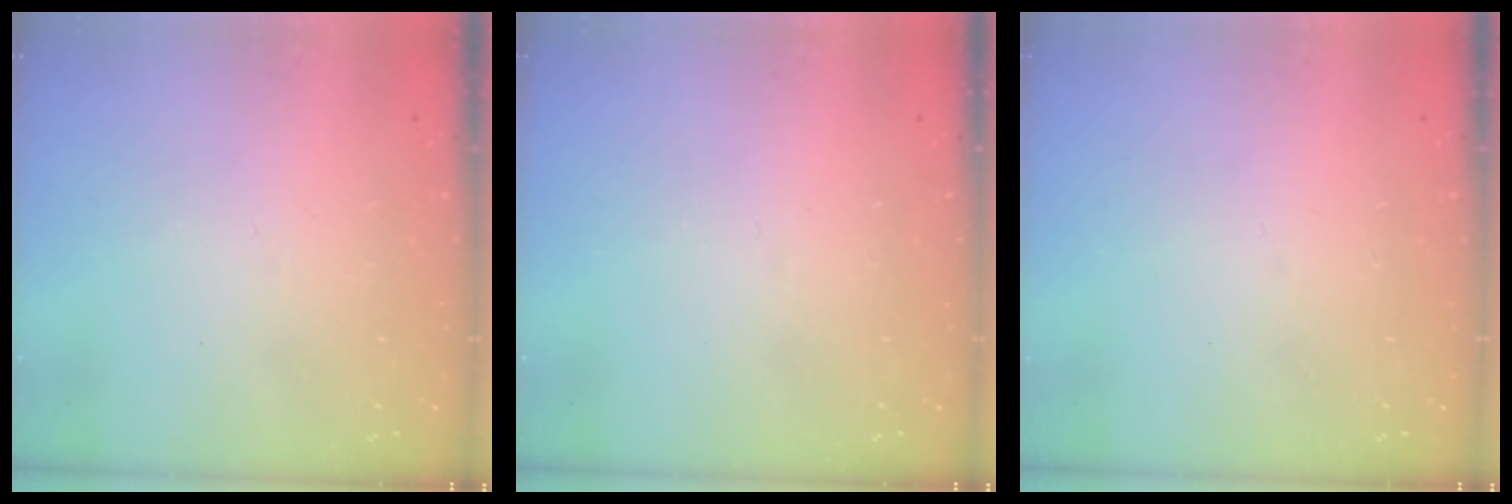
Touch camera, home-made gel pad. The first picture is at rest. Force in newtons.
{"total": 0.0}
{"total": 0.0}